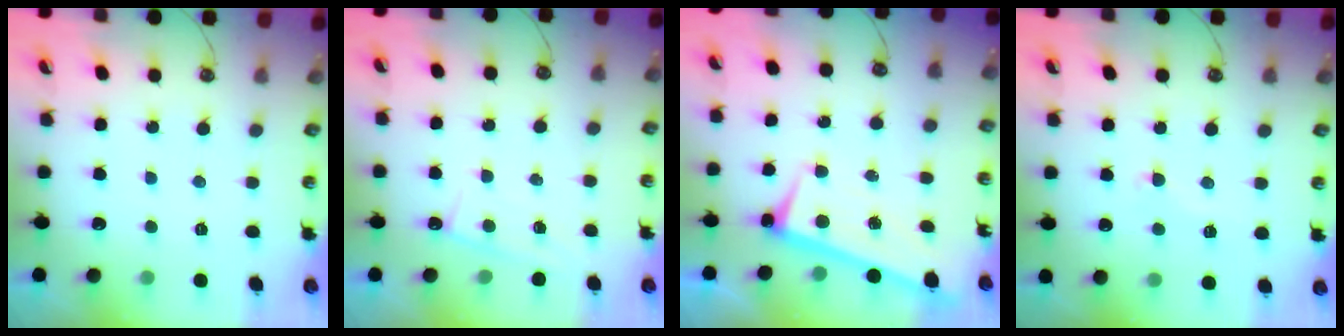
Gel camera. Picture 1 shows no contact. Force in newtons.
{"total": 2.4, "press": 2.4, "slide": 0.3}
{"total": 1.0, "press": 0.8, "slide": 0.5}
{"total": 2.3, "press": 2.2, "slide": 0.9}